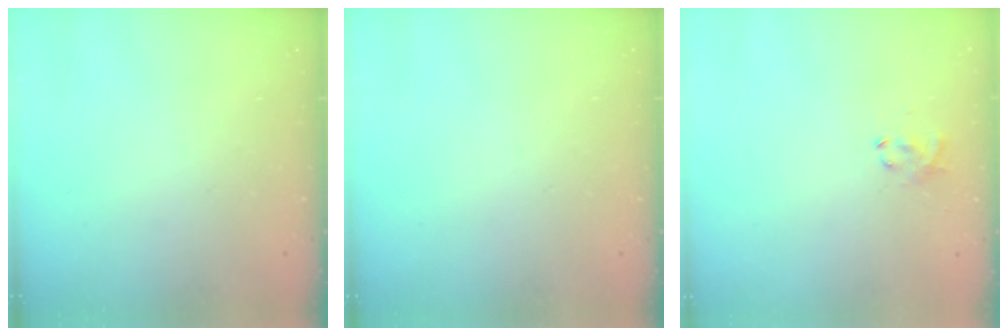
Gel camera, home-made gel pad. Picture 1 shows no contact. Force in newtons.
{"total": 0.0}
{"total": 2.9, "press": 2.8, "slide": 0.9}